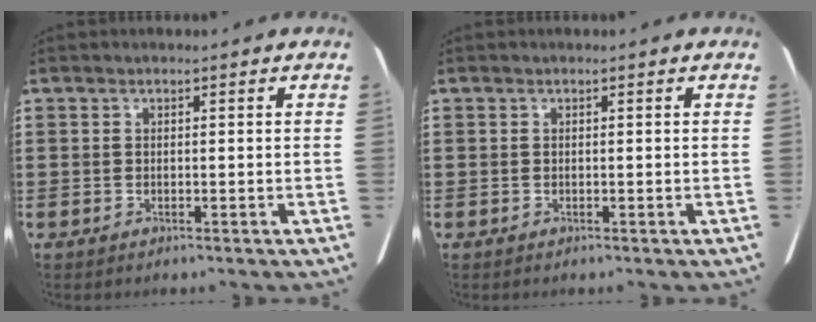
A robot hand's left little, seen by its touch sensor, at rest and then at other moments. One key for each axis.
{"total": 0.0}